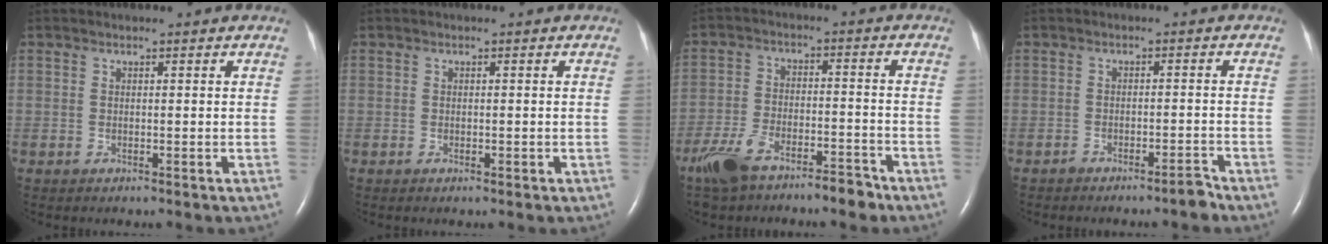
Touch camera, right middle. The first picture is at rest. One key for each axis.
{"total": 0.7, "fx": -0.3, "fy": 0.3, "fz": 0.5, "tx": -0.011, "ty": -0.001, "tz": -0.002}
{"total": 10.0, "fx": -7.8, "fy": 3.0, "fz": 5.4, "tx": -0.109, "ty": -0.002, "tz": -0.141}
{"total": 2.3, "fx": -2.2, "fy": 0.1, "fz": 0.8, "tx": -0.011, "ty": 0.002, "tz": -0.036}